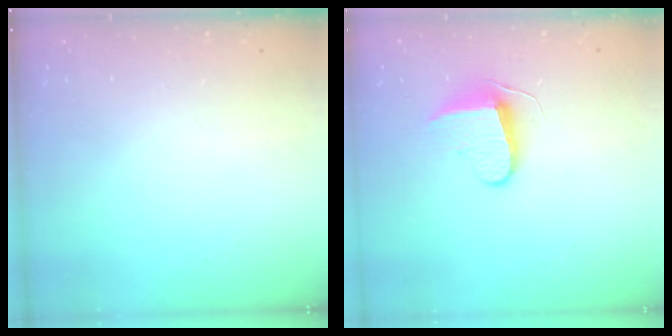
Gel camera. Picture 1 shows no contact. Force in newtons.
{"total": 9.6, "press": 9.5, "slide": 0.7}